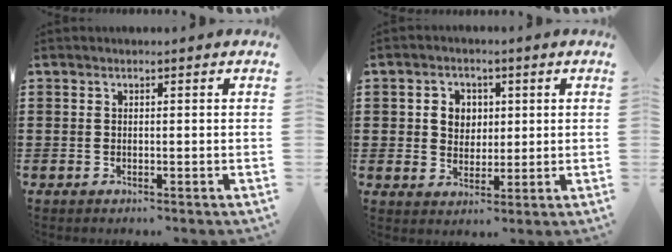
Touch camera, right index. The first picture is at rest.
{"total": 3.9, "force": [0.8, 3.4, 1.6], "torque": [-0.038, 0.009, 0.009]}